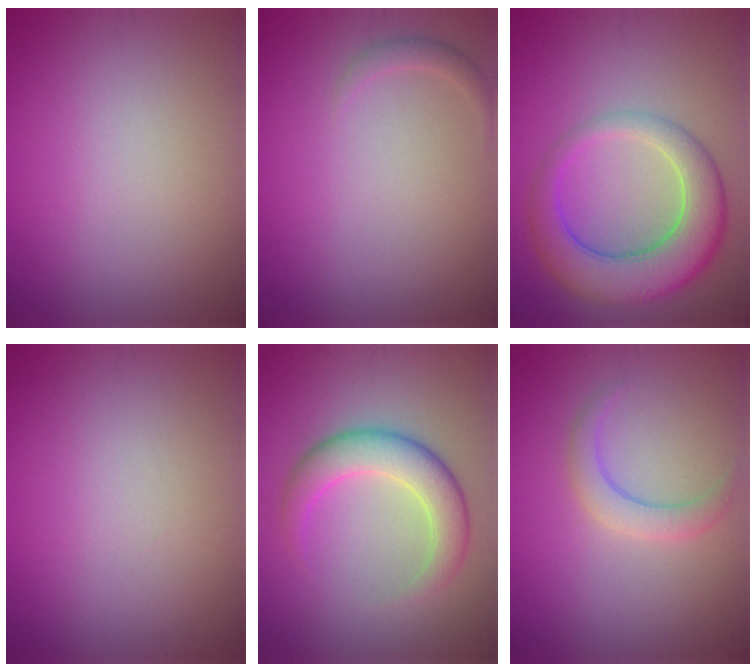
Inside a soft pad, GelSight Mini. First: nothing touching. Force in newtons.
{"total": 1.1, "press": 1.1, "slide": 0.0}
{"total": 7.5, "press": 7.5, "slide": 0.2}
{"total": 0.0}
{"total": 5.0, "press": 5.0, "slide": 0.3}
{"total": 2.4, "press": 2.4, "slide": 0.1}